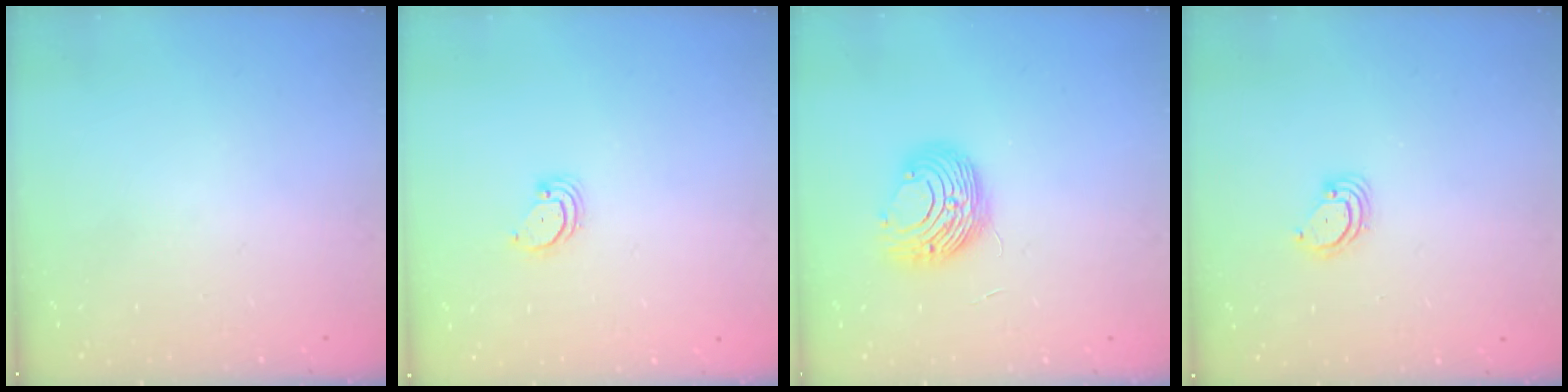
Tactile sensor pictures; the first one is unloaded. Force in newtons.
{"total": 2.2, "press": 2.2, "slide": 0.3}
{"total": 9.7, "press": 9.7, "slide": 0.1}
{"total": 3.5, "press": 3.5, "slide": 0.3}